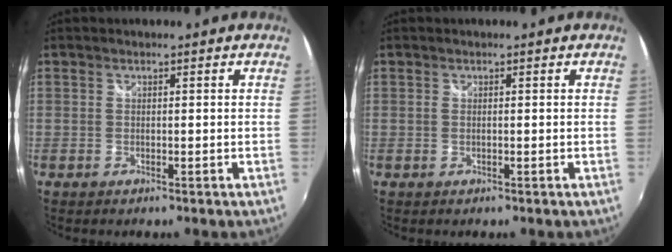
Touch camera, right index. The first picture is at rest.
{"total": 0.0}